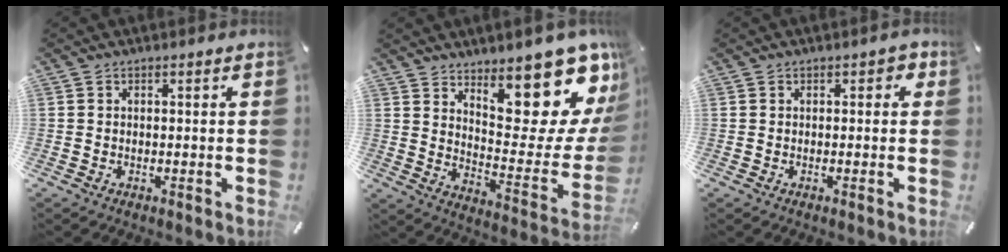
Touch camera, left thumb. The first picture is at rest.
{"total": 18.7, "force": [14.6, 6.5, 9.7], "torque": [-0.096, -0.136, 0.241]}
{"total": 1.1, "force": [0.2, 0.9, 0.6], "torque": [-0.012, 0.007, 0.002]}